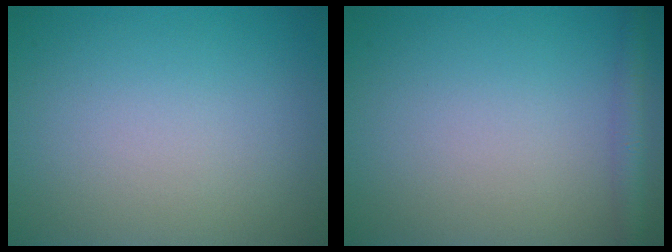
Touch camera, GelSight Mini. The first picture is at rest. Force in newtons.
{"total": 2.1, "press": 2.1, "slide": 0.1}